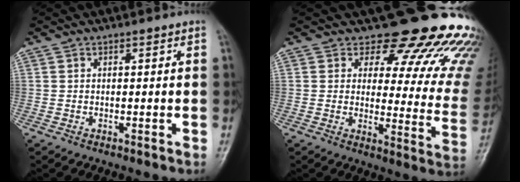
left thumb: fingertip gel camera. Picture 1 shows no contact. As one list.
[{"total": 20.8, "force": [17.2, 8.0, 8.4], "torque": [-0.048, -0.128, 0.186]}]